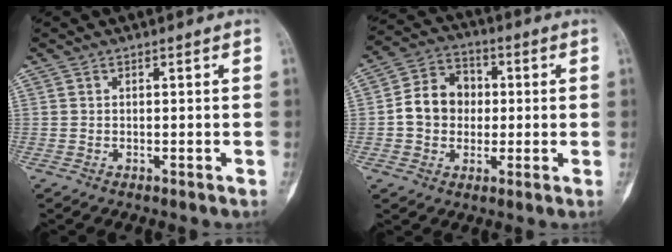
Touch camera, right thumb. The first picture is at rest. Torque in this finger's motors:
{"motor_torque": [1.28, 1.26, 0.81, -0.45, 0.20]}